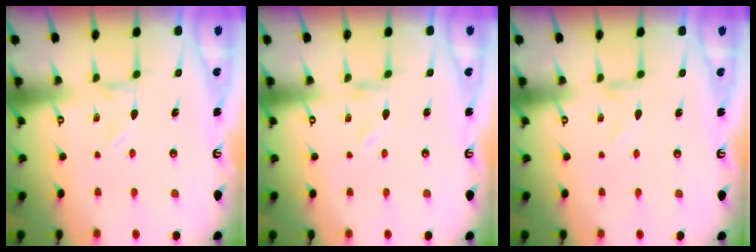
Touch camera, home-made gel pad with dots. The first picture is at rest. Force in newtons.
{"total": 0.0}
{"total": 0.0}